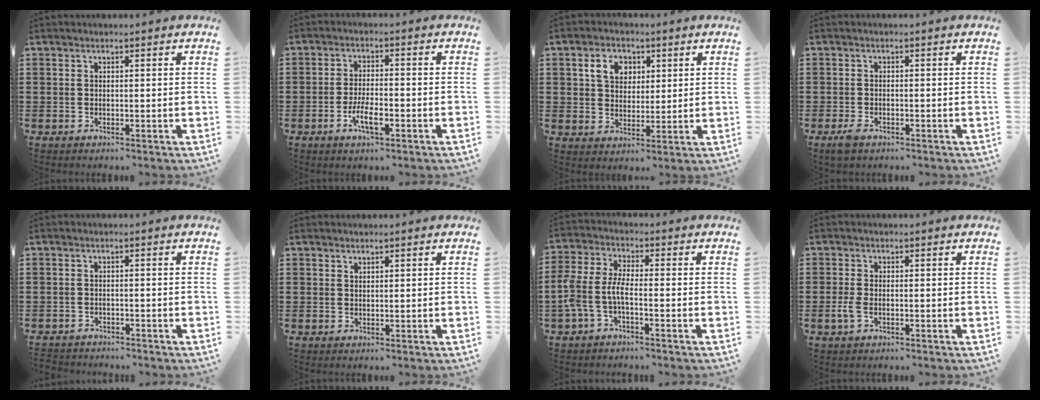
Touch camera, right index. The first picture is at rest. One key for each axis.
{"total": 5.0, "fx": -2.2, "fy": 1.5, "fz": 4.2, "tx": -0.083, "ty": -0.001, "tz": -0.041}
{"total": 5.1, "fx": 1.9, "fy": 3.8, "fz": 2.7, "tx": -0.060, "ty": 0.013, "tz": 0.031}
{"total": 1.6, "fx": -1.2, "fy": 0.6, "fz": 1.0, "tx": -0.027, "ty": -0.004, "tz": -0.025}
{"total": 1.6, "fx": -1.6, "fy": 0.3, "fz": -0.1, "tx": -0.003, "ty": 0.000, "tz": -0.035}
{"total": 0.7, "fx": 0.6, "fy": 0.4, "fz": 0.0, "tx": -0.001, "ty": 0.000, "tz": 0.011}
{"total": 4.8, "fx": -2.2, "fy": 1.5, "fz": 3.9, "tx": -0.113, "ty": -0.011, "tz": -0.053}
{"total": 2.1, "fx": -0.7, "fy": 0.8, "fz": 1.8, "tx": -0.048, "ty": -0.007, "tz": -0.018}